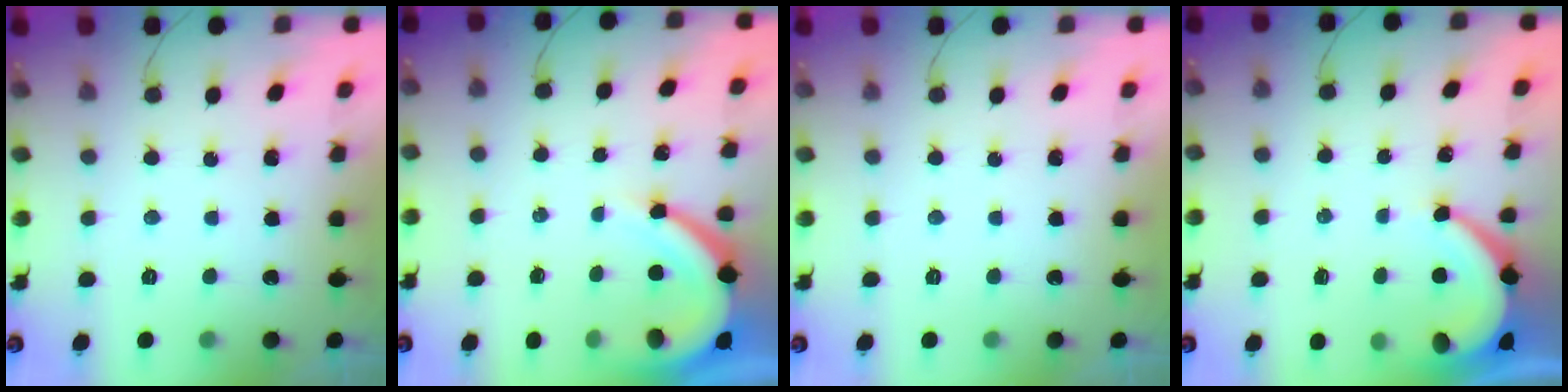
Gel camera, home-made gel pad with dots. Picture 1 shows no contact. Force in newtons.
{"total": 9.5, "press": 9.4, "slide": 1.1}
{"total": 0.0}
{"total": 6.2, "press": 6.2, "slide": 0.7}